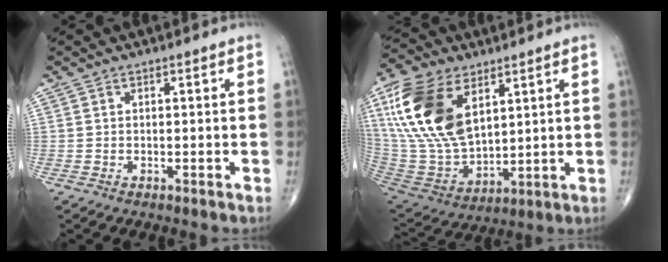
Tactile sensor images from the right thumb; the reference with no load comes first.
{"total": 21.9, "force": [8.5, 12.3, 15.9], "torque": [-0.315, -0.035, 0.167]}